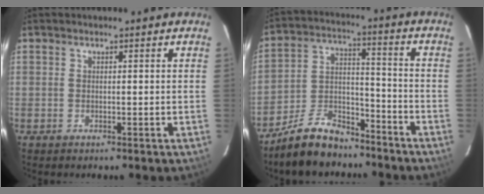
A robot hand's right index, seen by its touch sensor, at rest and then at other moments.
{"total": 12.3, "force": [-9.7, 5.7, 5.0], "torque": [-0.111, 0.034, -0.162]}